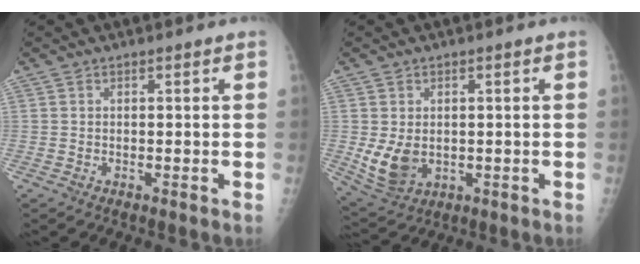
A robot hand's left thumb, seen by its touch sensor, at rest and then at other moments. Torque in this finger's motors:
{"motor_torque": [0.45, 0.57, 0.82, -0.03, 0.30]}